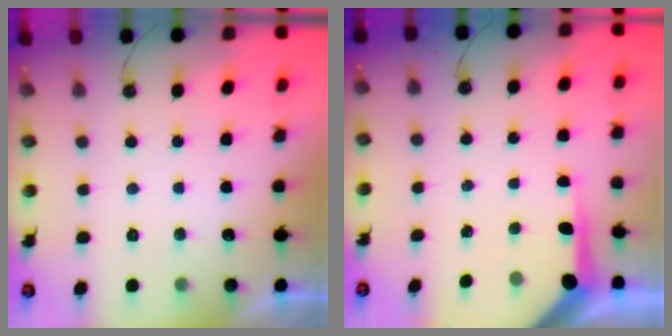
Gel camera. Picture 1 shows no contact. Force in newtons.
{"total": 6.4, "press": 6.4, "slide": 0.5}